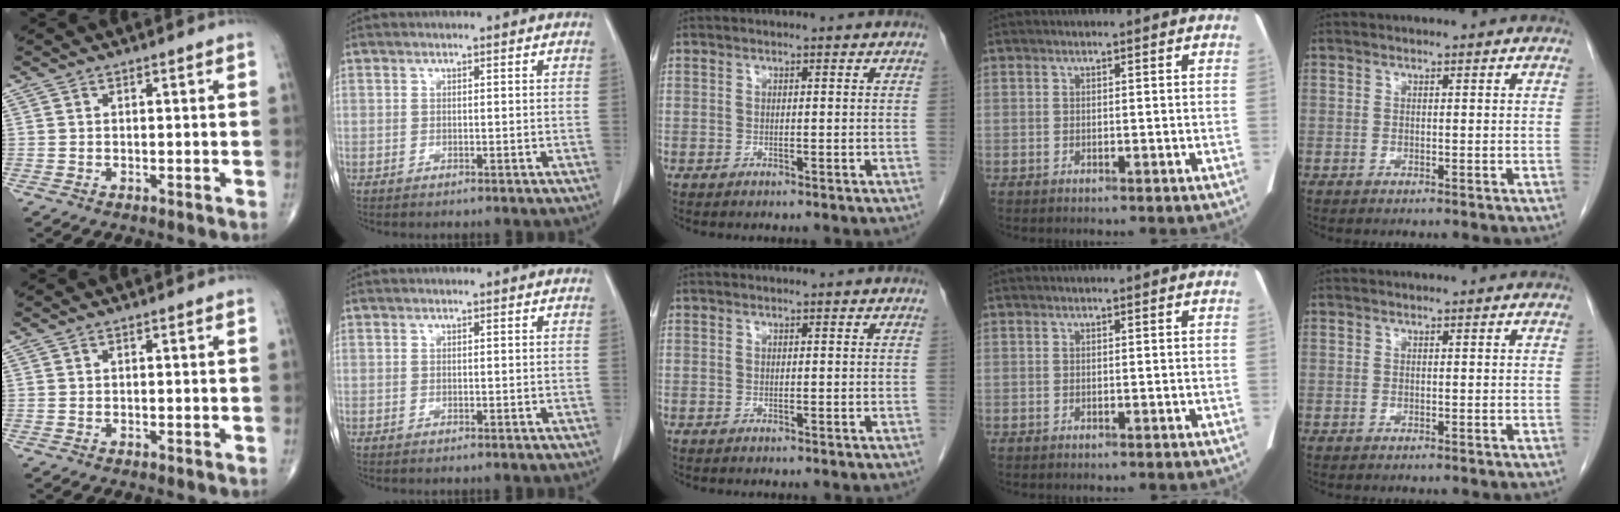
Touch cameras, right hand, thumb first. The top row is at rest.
{}